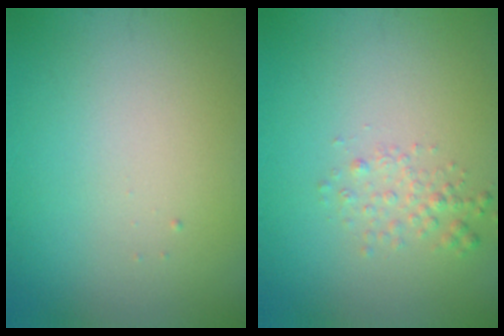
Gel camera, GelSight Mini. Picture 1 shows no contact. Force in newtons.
{"total": 1.6, "press": 1.6, "slide": 0.1}